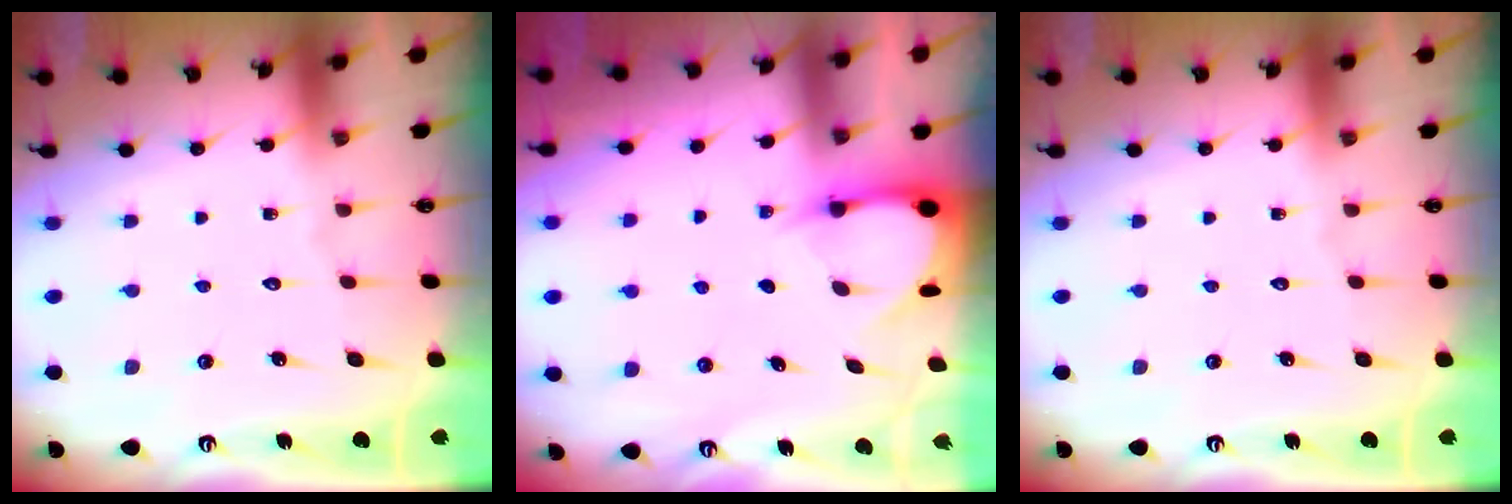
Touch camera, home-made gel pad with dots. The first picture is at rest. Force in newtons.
{"total": 3.3, "press": 3.3, "slide": 0.4}
{"total": 0.0}